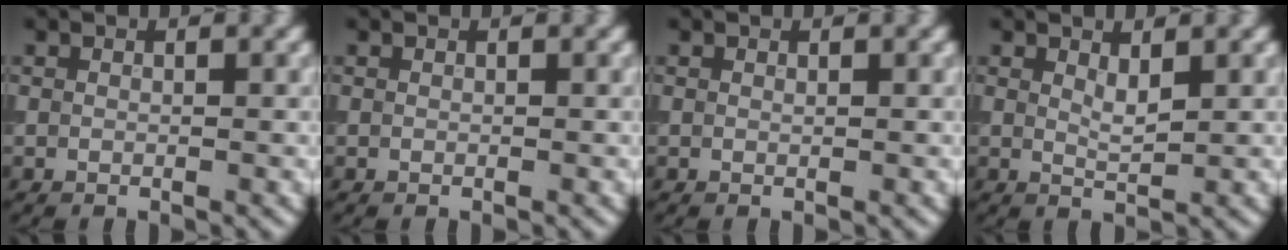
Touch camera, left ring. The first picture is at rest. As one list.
[{"total": 0.0}, {"total": 0.0}, {"total": 1.3, "force": [0.7, 0.3, 1.1], "torque": [-0.023, -0.003, 0.014]}]